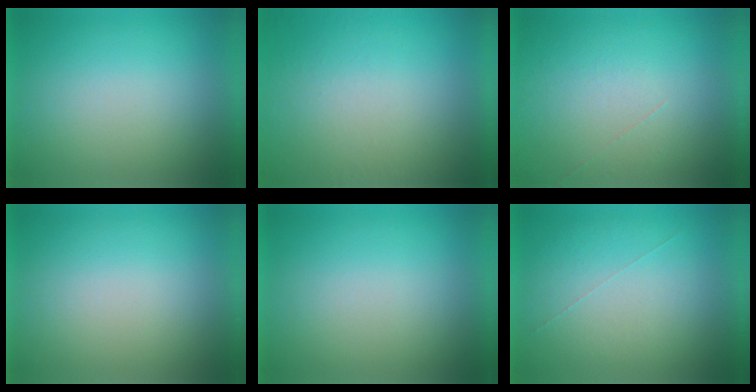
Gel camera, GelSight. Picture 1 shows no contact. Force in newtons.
{"total": 1.2}
{"total": 1.2}
{"total": 0.0}
{"total": 0.0}
{"total": 1.0}